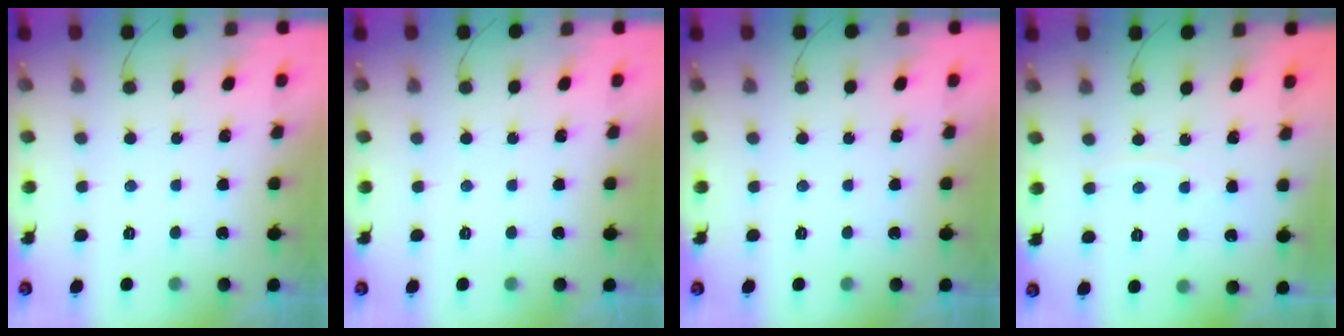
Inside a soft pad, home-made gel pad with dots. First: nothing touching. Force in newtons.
{"total": 0.0}
{"total": 0.0}
{"total": 2.6, "press": 2.6, "slide": 0.3}